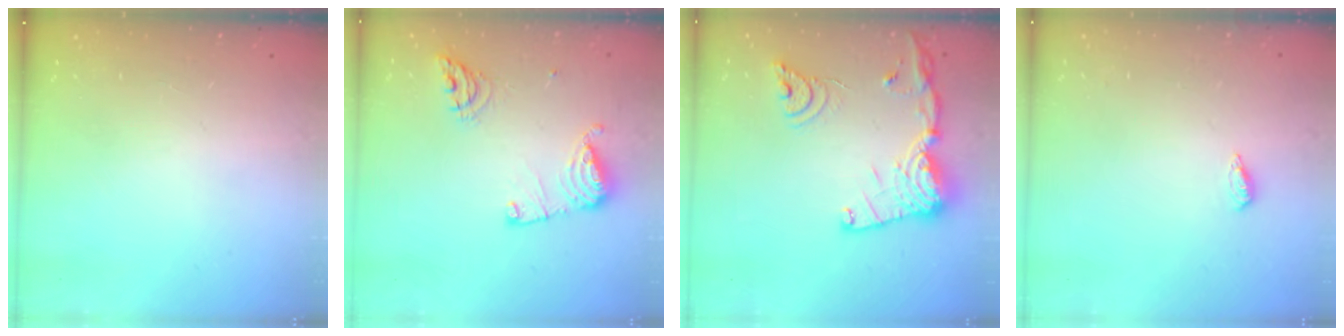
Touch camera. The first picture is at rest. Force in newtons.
{"total": 11.8, "press": 11.7, "slide": 1.4}
{"total": 18.5, "press": 18.4, "slide": 1.7}
{"total": 3.1, "press": 3.0, "slide": 0.6}